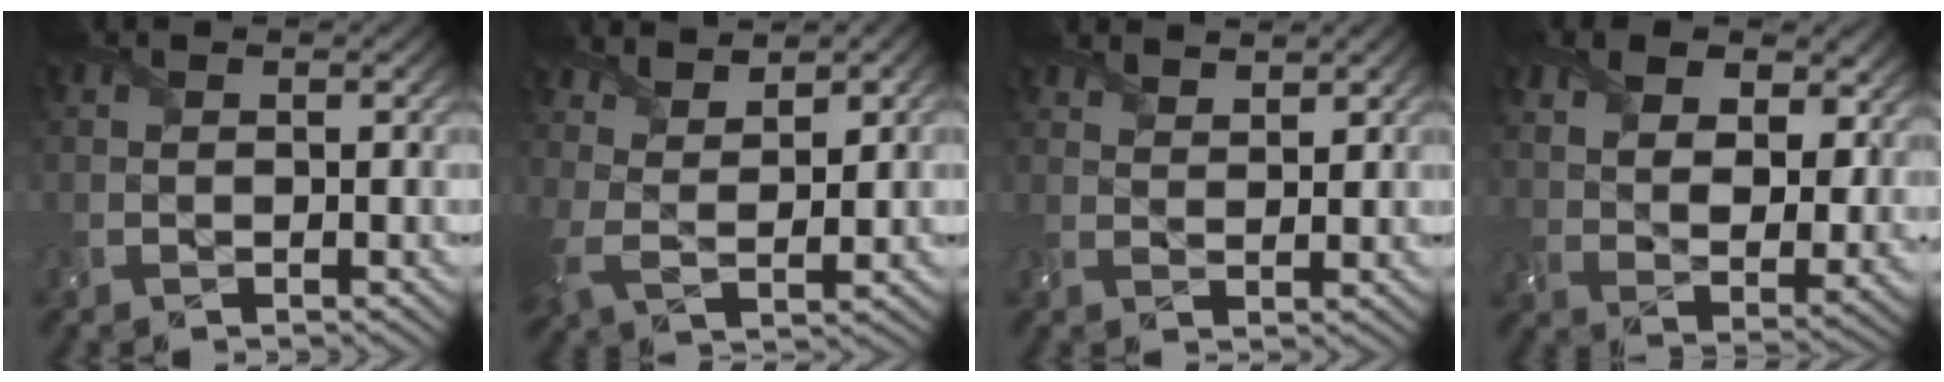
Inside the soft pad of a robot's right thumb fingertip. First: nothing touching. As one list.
[{"total": 6.2, "force": [4.3, 2.2, 3.9], "torque": [-0.085, 0.003, 0.086]}, {"total": 2.2, "force": [2.2, 0.1, -0.2], "torque": [0.001, -0.003, 0.047]}, {"total": 9.9, "force": [5.5, 5.5, 6.1], "torque": [-0.126, -0.002, 0.095]}]